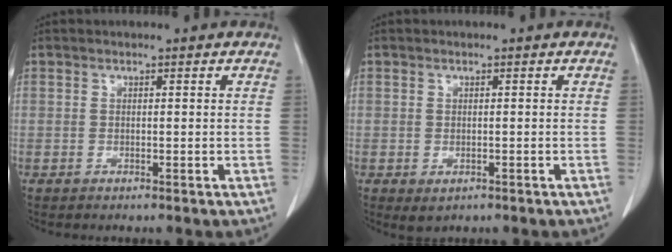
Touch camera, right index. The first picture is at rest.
{"total": 1.6, "force": [-0.7, 0.9, 1.1], "torque": [-0.015, -0.003, -0.001]}